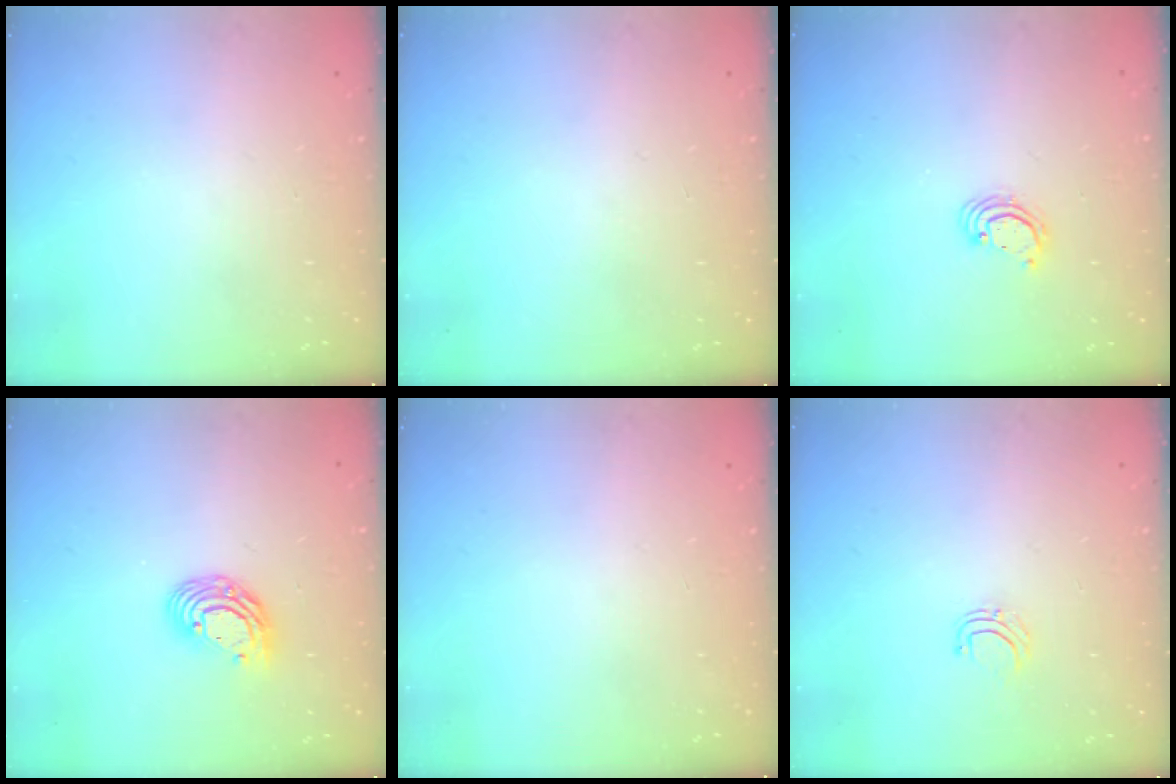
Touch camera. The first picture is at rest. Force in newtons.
{"total": 0.0}
{"total": 2.4, "press": 2.4, "slide": 0.1}
{"total": 9.8, "press": 9.7, "slide": 1.7}
{"total": 0.0}
{"total": 3.8, "press": 3.8, "slide": 0.2}